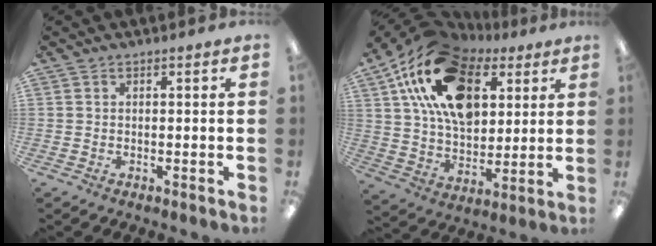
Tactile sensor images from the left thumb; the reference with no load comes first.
{"total": 22.4, "force": [9.9, 13.9, 14.4], "torque": [-0.260, -0.026, 0.176]}